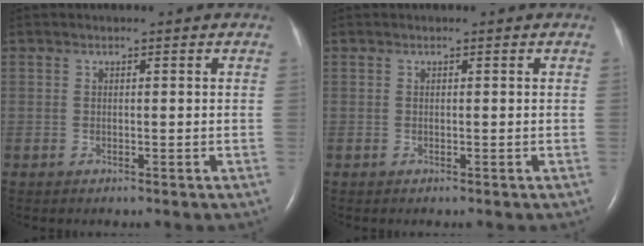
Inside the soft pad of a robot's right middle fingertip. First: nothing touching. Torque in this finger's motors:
{"motor_torque": [0.00, 0.00, -0.08, -0.10]}